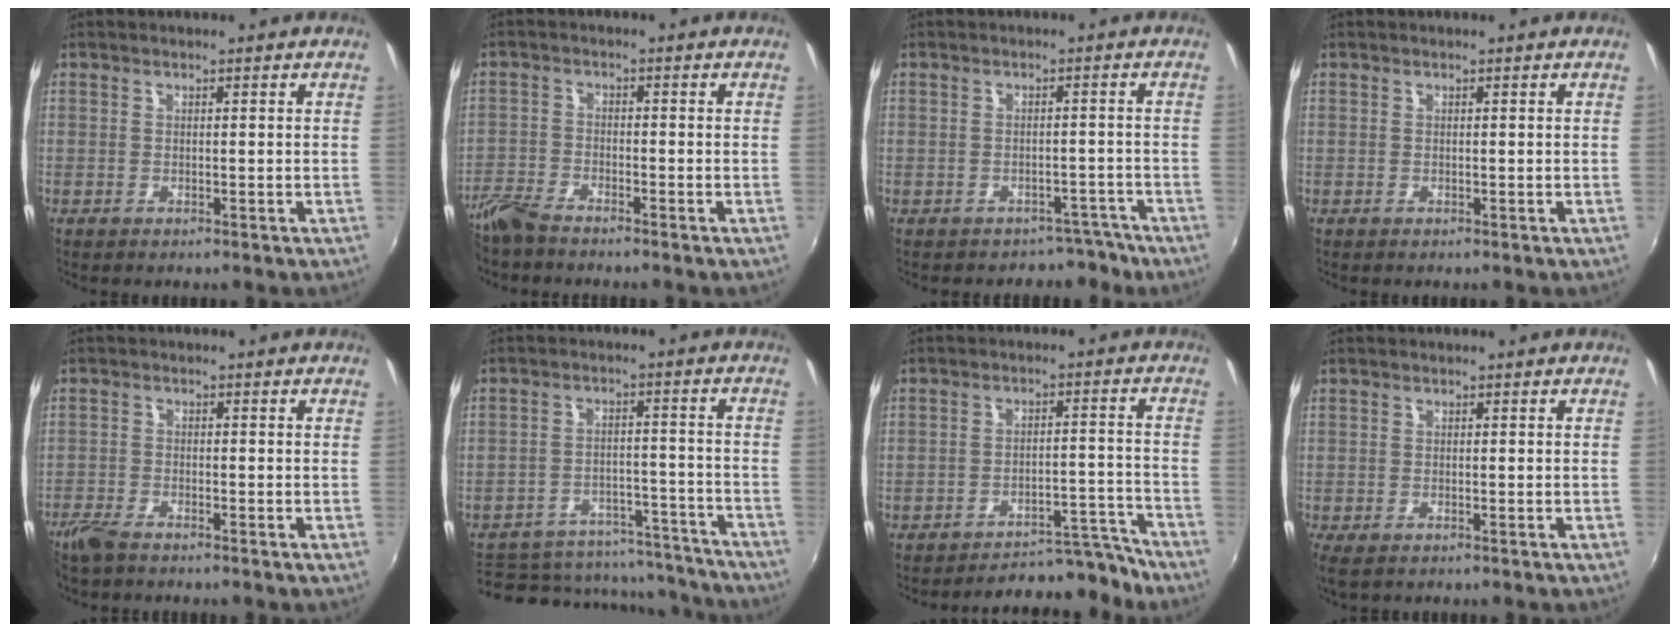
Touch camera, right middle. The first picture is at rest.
{"total": 5.5, "force": [-5.0, 1.0, 2.1], "torque": [-0.057, -0.013, -0.104]}
{"total": 5.0, "force": [-4.2, 2.6, 0.2], "torque": [0.009, 0.023, -0.047]}
{"total": 0.0}
{"total": 4.3, "force": [-3.7, 0.9, 2.0], "torque": [-0.056, -0.013, -0.075]}
{"total": 19.4, "force": [-15.7, 9.1, 6.9], "torque": [-0.153, 0.027, -0.183]}
{"total": 12.2, "force": [-11.8, 1.9, 2.1], "torque": [-0.034, 0.034, -0.155]}
{"total": 2.4, "force": [-1.3, 0.6, 1.9], "torque": [-0.038, -0.009, -0.019]}